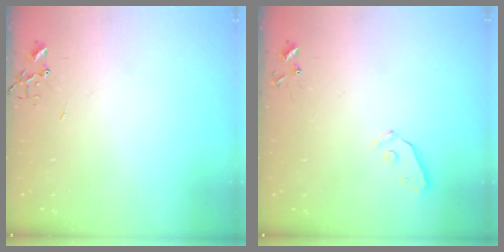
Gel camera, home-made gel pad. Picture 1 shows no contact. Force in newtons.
{"total": 4.0, "press": 4.0, "slide": 0.2}